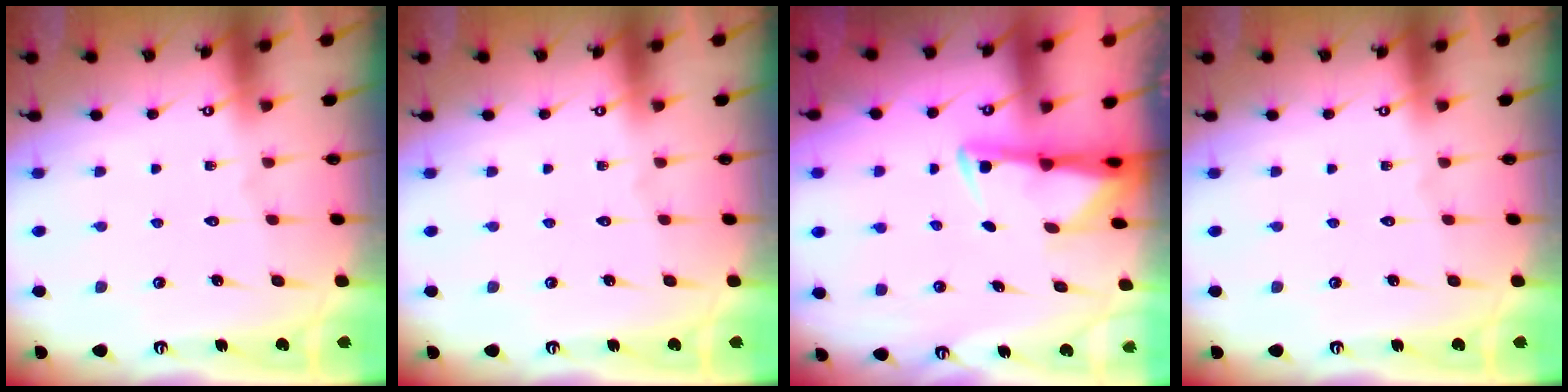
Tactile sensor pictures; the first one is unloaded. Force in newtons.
{"total": 0.0}
{"total": 2.7, "press": 2.6, "slide": 0.7}
{"total": 0.0}